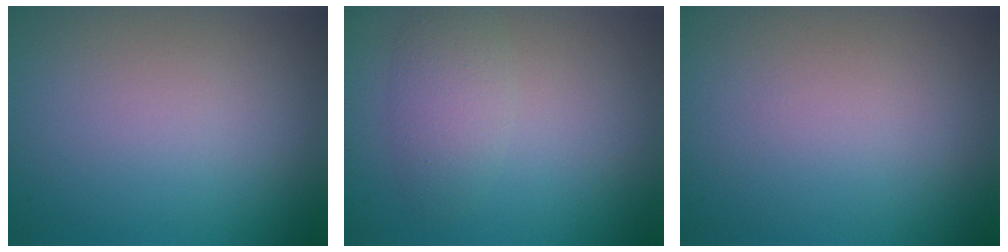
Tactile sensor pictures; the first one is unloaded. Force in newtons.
{"total": 2.6, "press": 2.6, "slide": 0.1}
{"total": 0.0}